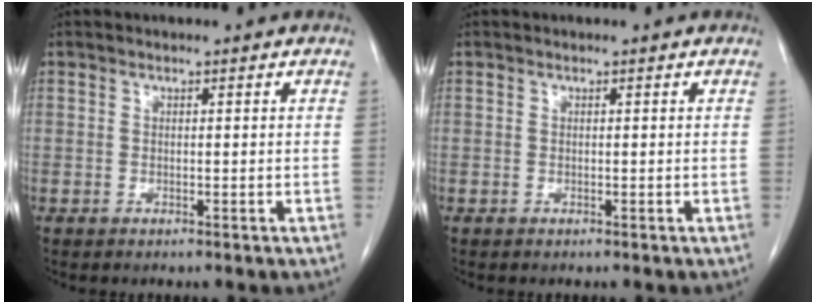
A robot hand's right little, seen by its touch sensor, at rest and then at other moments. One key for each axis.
{"total": 0.0}